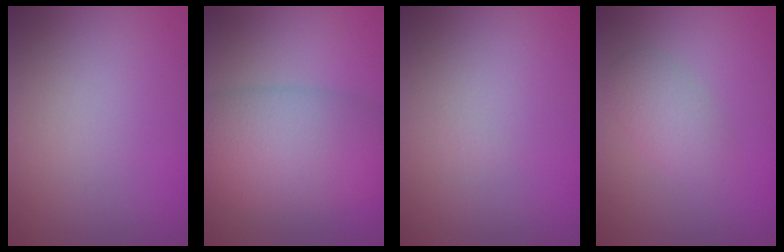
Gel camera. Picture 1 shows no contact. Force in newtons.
{"total": 8.1, "press": 8.1, "slide": 0.4}
{"total": 0.0}
{"total": 2.2, "press": 2.2, "slide": 0.0}